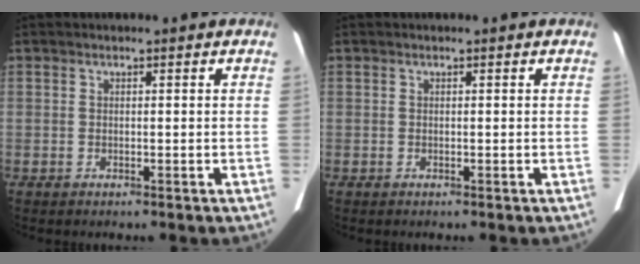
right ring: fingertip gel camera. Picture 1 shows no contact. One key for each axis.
{"total": 0.0}